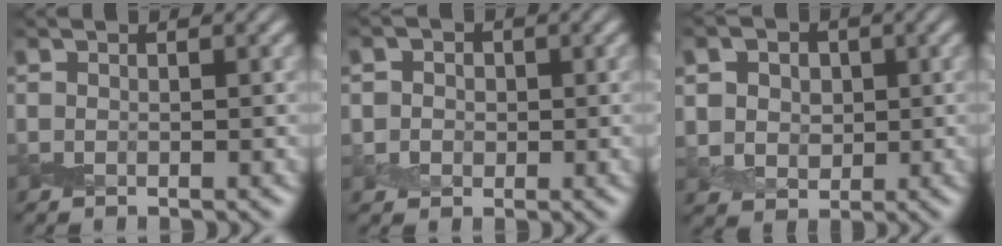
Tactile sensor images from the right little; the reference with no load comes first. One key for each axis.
{"total": 2.6, "fx": 0.5, "fy": 2.4, "fz": 1.0, "tx": -0.001, "ty": 0.006, "tz": -0.002}
{"total": 6.8, "fx": 2.2, "fy": 5.4, "fz": 3.4, "tx": -0.069, "ty": 0.019, "tz": 0.019}